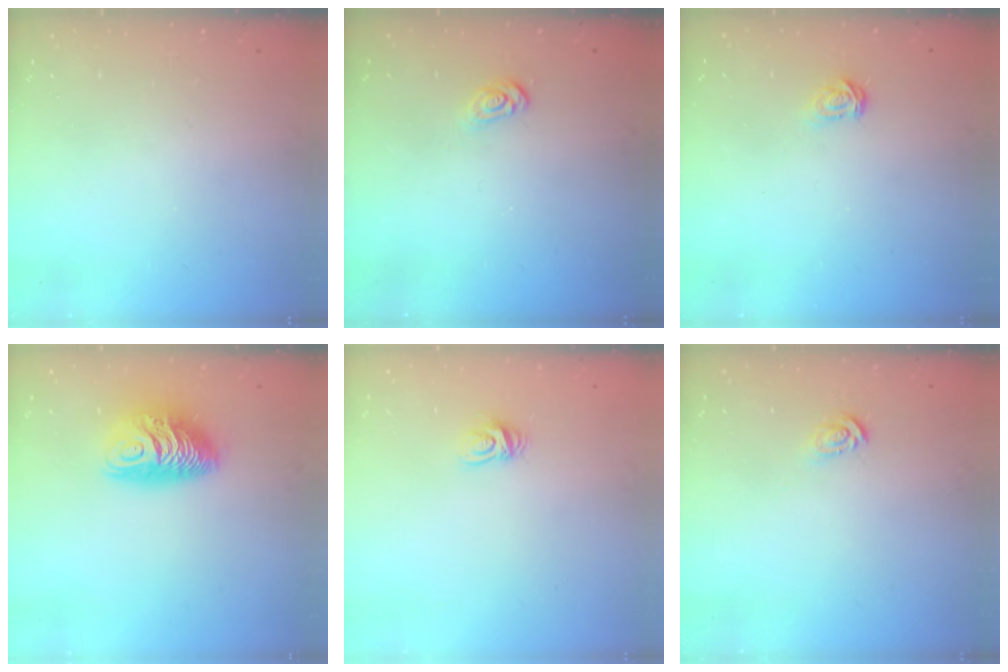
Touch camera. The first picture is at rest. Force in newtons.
{"total": 3.8, "press": 3.8, "slide": 0.4}
{"total": 2.3, "press": 2.3, "slide": 0.3}
{"total": 11.6, "press": 11.6, "slide": 0.6}
{"total": 4.6, "press": 4.6, "slide": 0.2}
{"total": 3.1, "press": 3.1, "slide": 0.0}